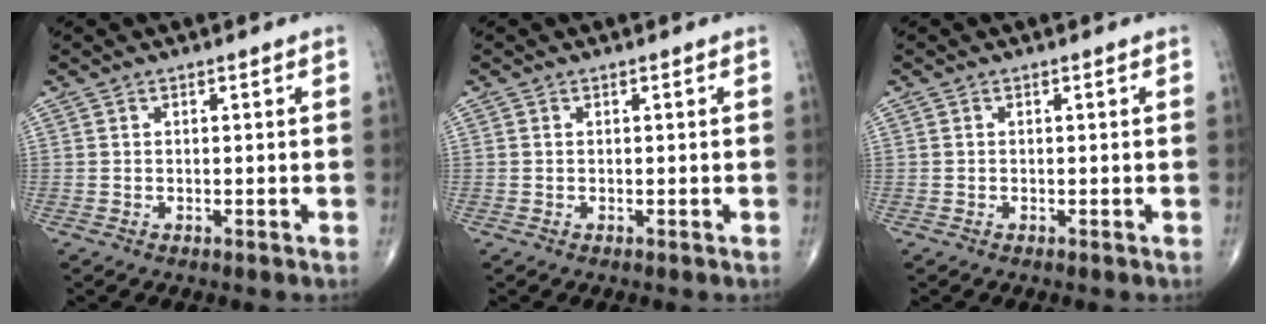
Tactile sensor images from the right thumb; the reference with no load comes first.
{"total": 0.0}
{"total": 0.0}